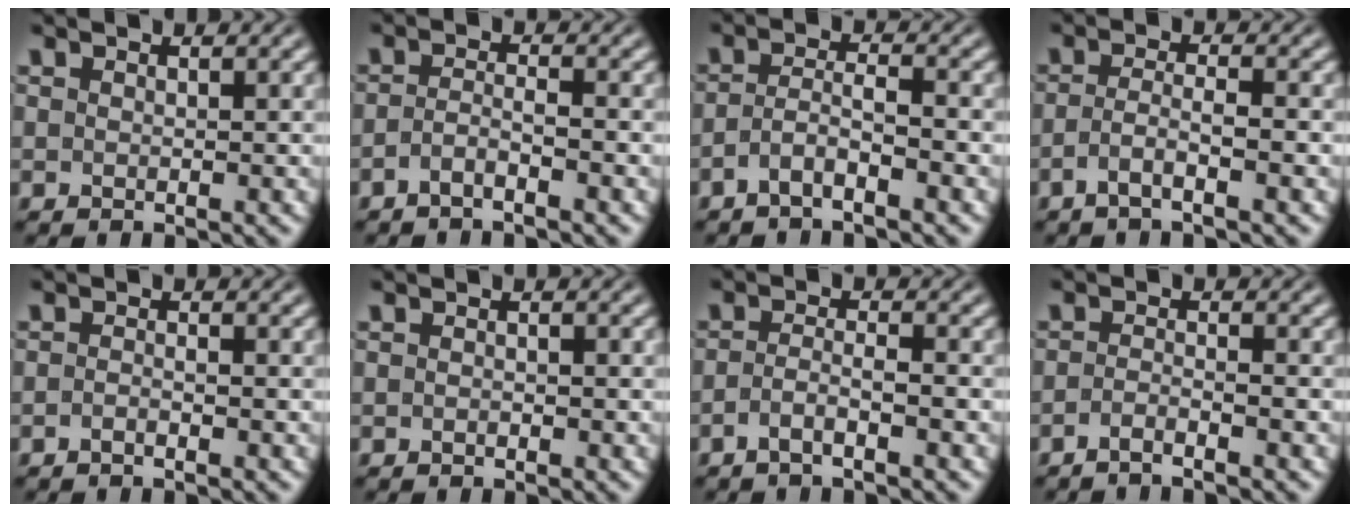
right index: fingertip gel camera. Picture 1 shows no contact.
{"total": 2.3, "force": [-2.1, -0.1, 0.9], "torque": [-0.015, -0.011, -0.034]}
{"total": 2.7, "force": [-2.2, 0.5, 1.6], "torque": [-0.025, -0.010, -0.037]}
{"total": 2.6, "force": [-2.0, -0.1, 1.7], "torque": [-0.034, -0.015, -0.029]}
{"total": 1.1, "force": [-1.0, -0.3, 0.4], "torque": [-0.002, -0.001, -0.019]}
{"total": 0.5, "force": [-0.4, -0.2, 0.1], "torque": [-0.005, -0.001, -0.007]}
{"total": 2.4, "force": [-2.0, -0.2, 1.3], "torque": [-0.022, -0.012, -0.032]}
{"total": 2.3, "force": [-2.1, -0.6, 0.8], "torque": [-0.010, -0.005, -0.036]}